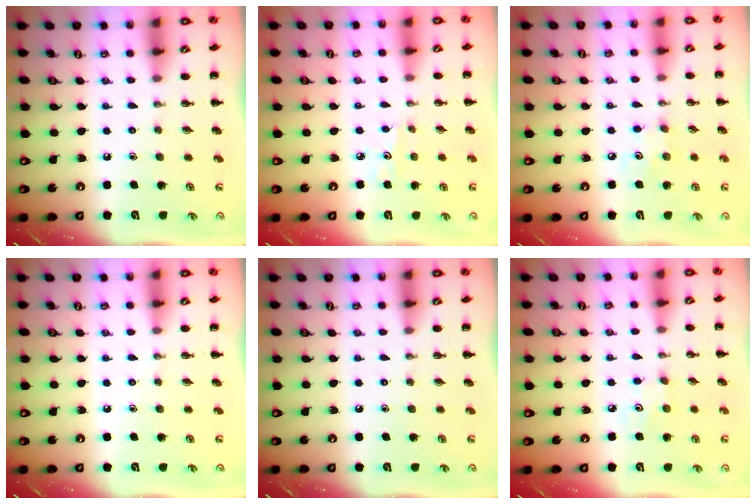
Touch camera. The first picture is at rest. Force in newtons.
{"total": 4.0, "press": 3.7, "slide": 1.4}
{"total": 4.2, "press": 4.1, "slide": 0.9}
{"total": 0.0}
{"total": 0.0}
{"total": 2.9, "press": 2.8, "slide": 0.8}